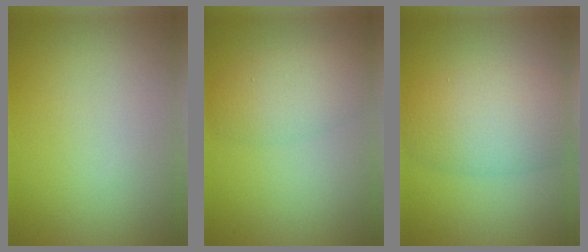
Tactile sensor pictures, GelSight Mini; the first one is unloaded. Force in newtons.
{"total": 3.9, "press": 3.9, "slide": 0.1}
{"total": 6.6, "press": 6.6, "slide": 0.4}